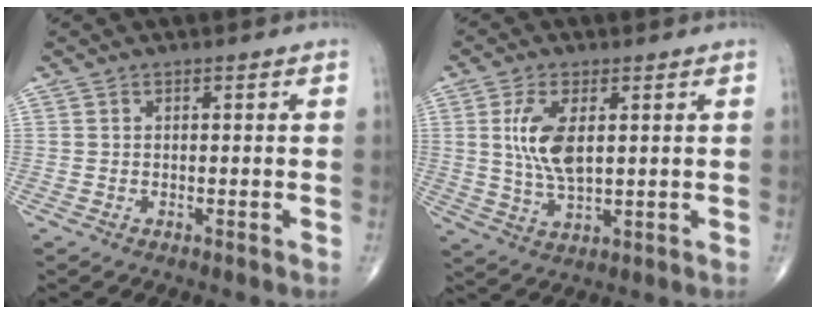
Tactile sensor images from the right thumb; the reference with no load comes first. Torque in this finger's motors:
{"motor_torque": [0.68, 2.99, 1.16, 0.21, 0.14]}